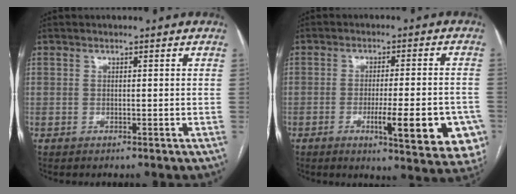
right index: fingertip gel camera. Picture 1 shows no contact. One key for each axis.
{"total": 14.3, "fx": -5.1, "fy": 2.7, "fz": 13.1, "tx": -0.114, "ty": -0.001, "tz": -0.057}